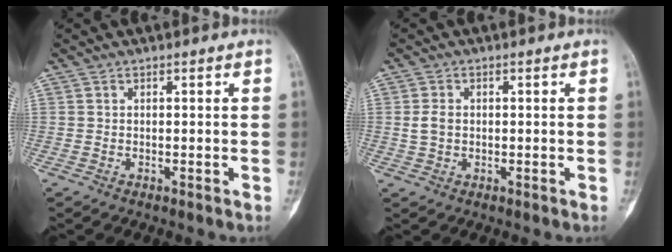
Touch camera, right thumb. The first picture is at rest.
{"total": 2.7, "force": [0.1, 2.0, 1.8], "torque": [-0.036, 0.004, 0.003]}